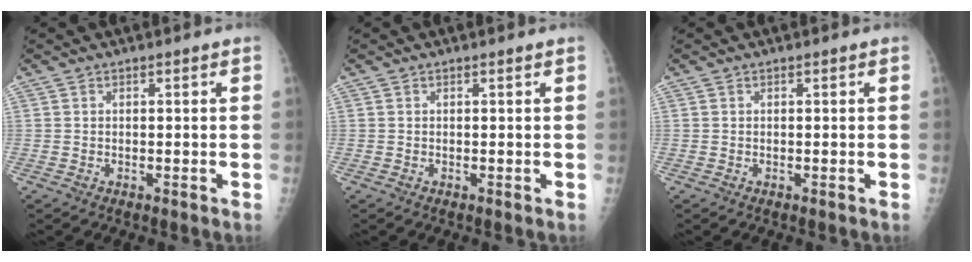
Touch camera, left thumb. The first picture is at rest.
{"total": 0.0}
{"total": 0.0}